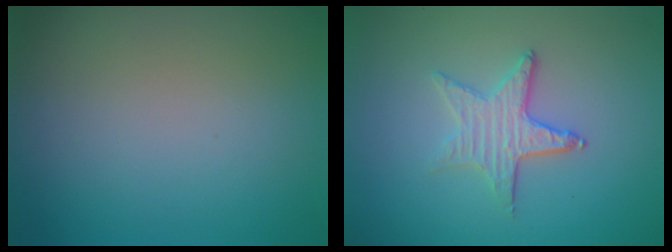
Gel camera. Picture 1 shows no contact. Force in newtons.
{"total": 2.8, "press": 2.5, "slide": 1.3}